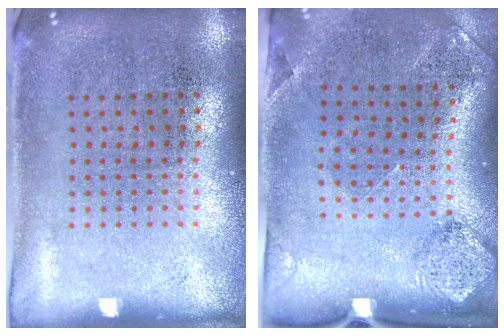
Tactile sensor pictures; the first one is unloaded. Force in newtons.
{"total": 1.7, "press": 1.3, "slide": 1.2}